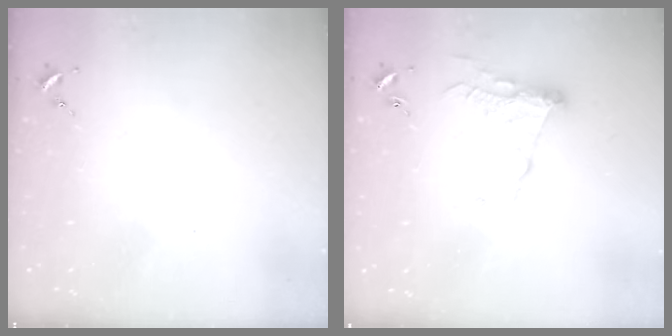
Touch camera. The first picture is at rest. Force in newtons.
{"total": 11.5, "press": 11.5, "slide": 0.7}